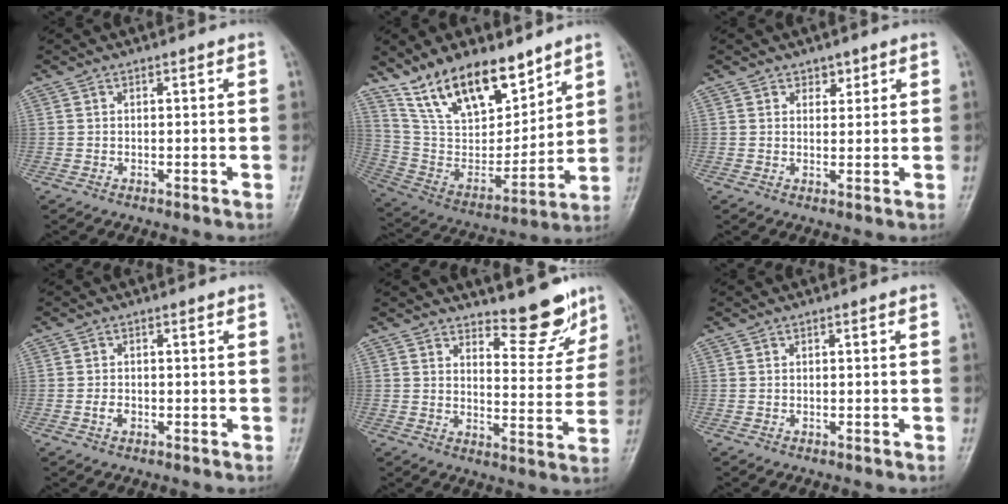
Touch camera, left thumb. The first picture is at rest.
{"total": 18.8, "force": [13.4, 8.3, 10.2], "torque": [-0.126, -0.069, 0.255]}
{"total": 2.1, "force": [1.4, 1.4, 0.5], "torque": [0.012, -0.008, 0.019]}
{"total": 1.5, "force": [-0.5, 1.1, 0.9], "torque": [-0.017, 0.002, -0.009]}
{"total": 9.5, "force": [8.1, 3.1, 3.9], "torque": [-0.023, -0.073, 0.115]}
{"total": 0.0}